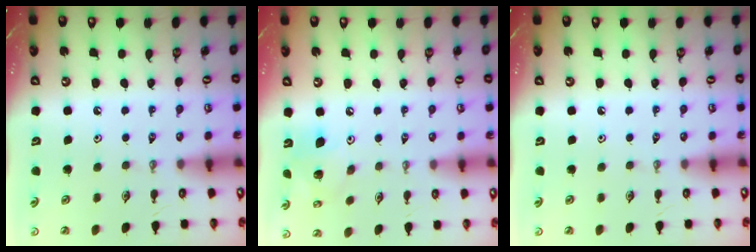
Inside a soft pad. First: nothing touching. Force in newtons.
{"total": 12.4, "press": 12.2, "slide": 2.1}
{"total": 0.0}